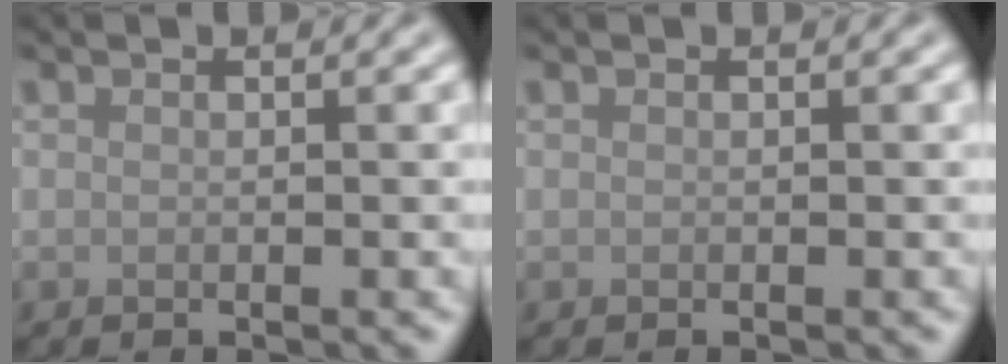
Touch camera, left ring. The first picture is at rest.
{"total": 0.0}